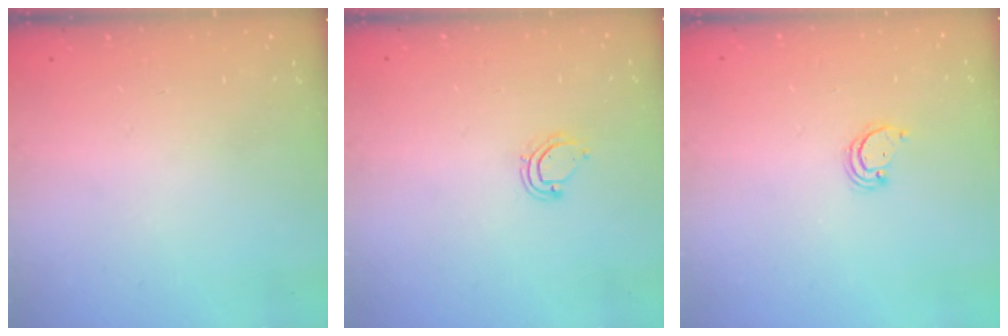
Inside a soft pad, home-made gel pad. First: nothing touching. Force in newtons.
{"total": 5.2, "press": 5.2, "slide": 0.4}
{"total": 2.2, "press": 2.2, "slide": 0.2}